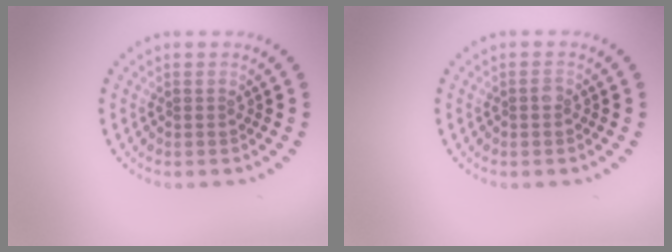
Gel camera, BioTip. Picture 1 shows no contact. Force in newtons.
{"total": 0.6, "press": 0.5, "slide": 0.3}